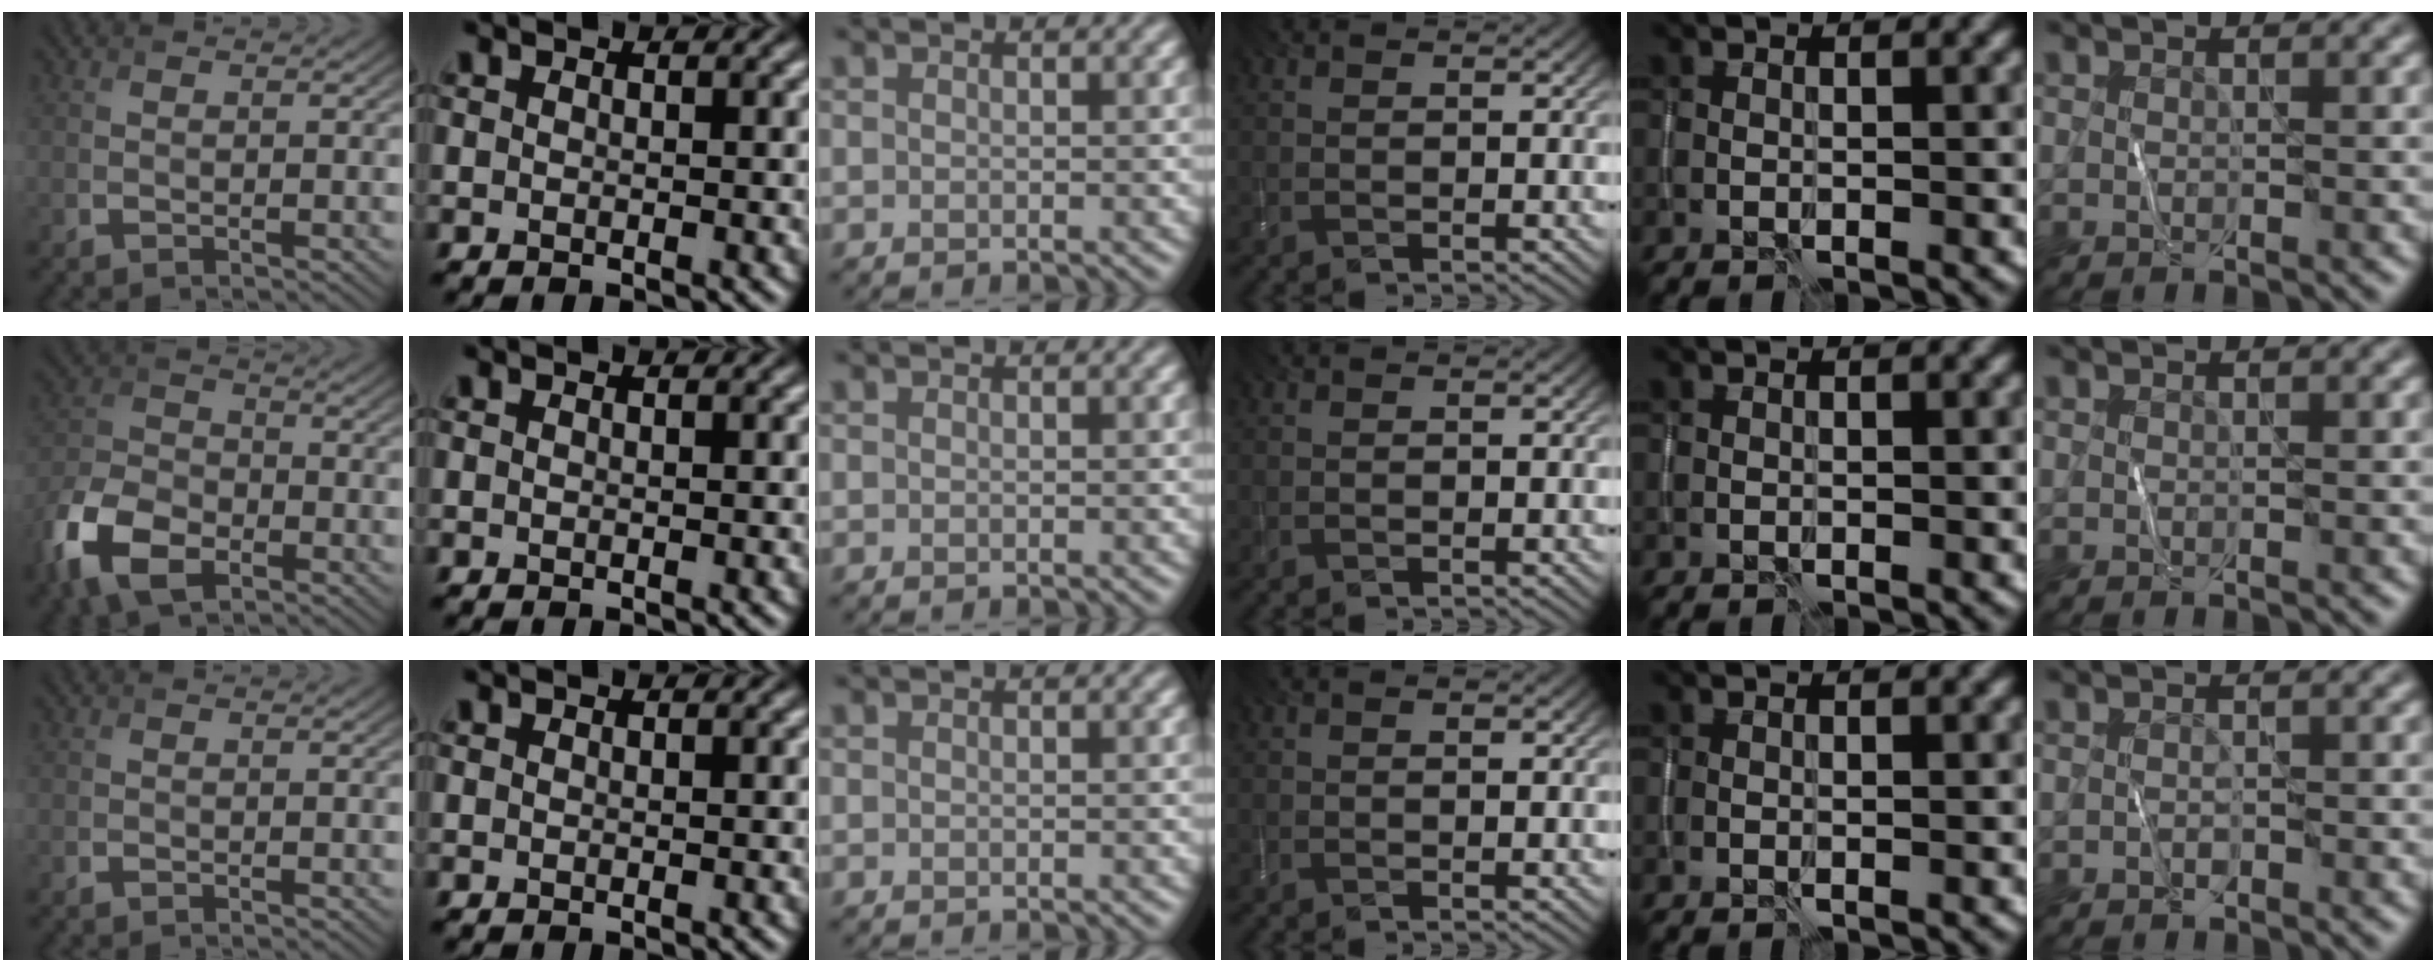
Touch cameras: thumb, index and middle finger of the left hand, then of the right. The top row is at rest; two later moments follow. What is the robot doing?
{"motion": "wipe", "object": "whiteboard"}